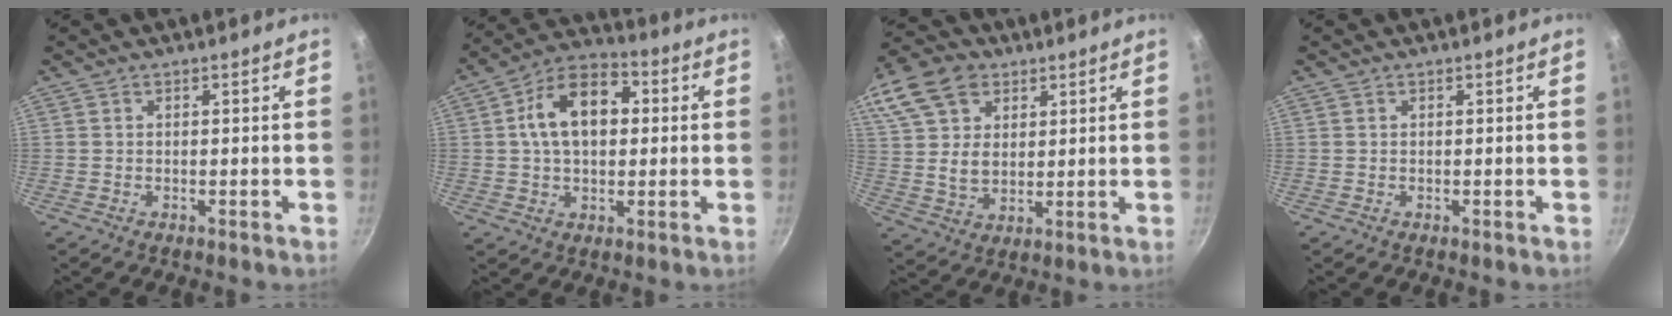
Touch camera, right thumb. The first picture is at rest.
{"total": 13.7, "force": [2.1, 8.9, 10.1], "torque": [-0.134, 0.026, 0.019]}
{"total": 20.3, "force": [9.6, 14.2, 10.8], "torque": [-0.241, 0.015, 0.178]}
{"total": 0.0}